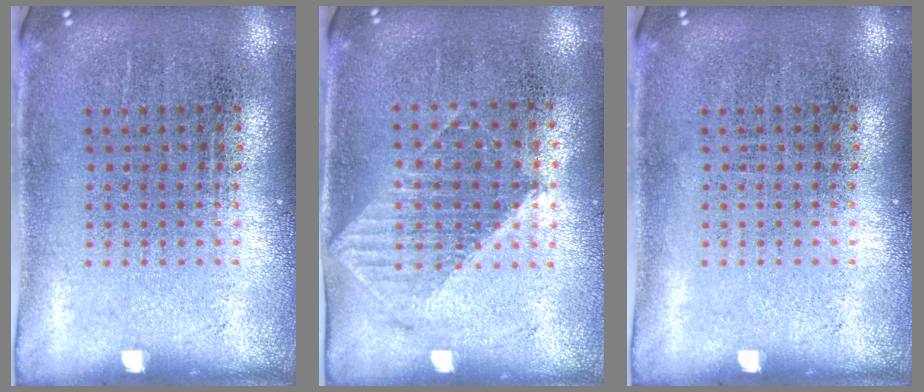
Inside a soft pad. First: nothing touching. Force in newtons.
{"total": 1.1, "press": 1.0, "slide": 0.3}
{"total": 0.0}